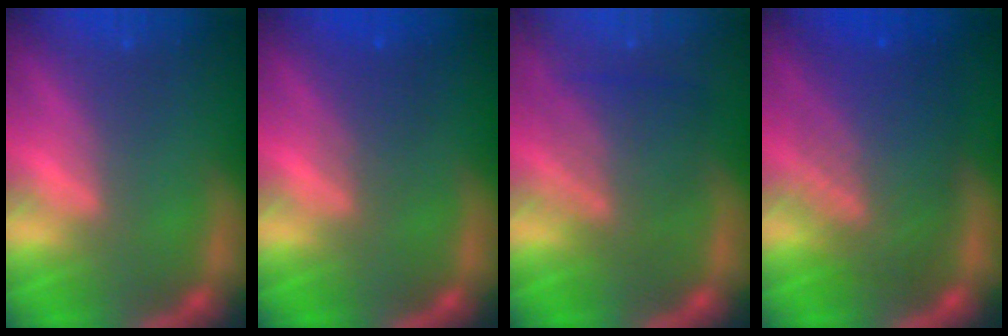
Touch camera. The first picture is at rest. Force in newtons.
{"total": 2.5}
{"total": 5.1}
{"total": 8.6}